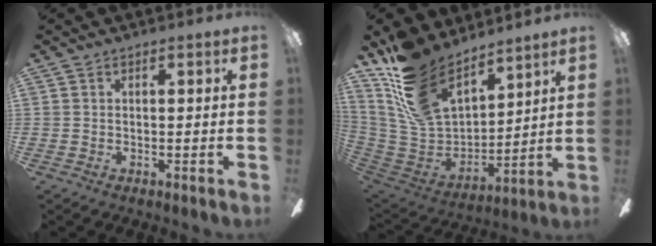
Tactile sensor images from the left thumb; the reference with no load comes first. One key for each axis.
{"total": 20.0, "fx": 13.9, "fy": 10.2, "fz": 10.1, "tx": -0.221, "ty": -0.088, "tz": 0.262}